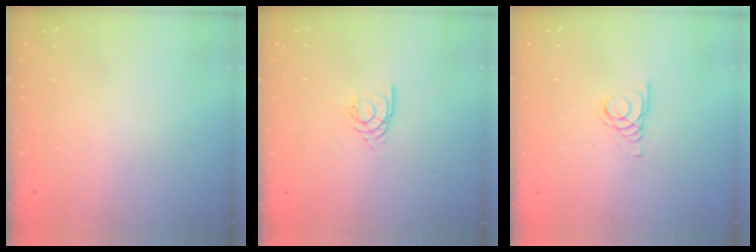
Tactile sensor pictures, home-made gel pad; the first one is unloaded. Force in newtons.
{"total": 2.9, "press": 2.8, "slide": 0.4}
{"total": 2.1, "press": 2.1, "slide": 0.2}